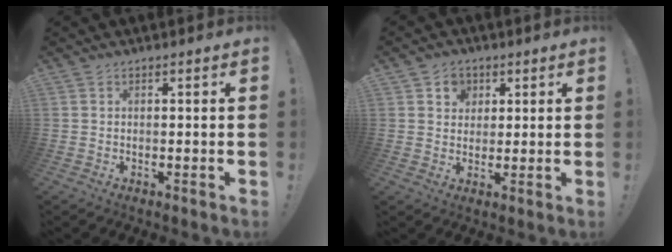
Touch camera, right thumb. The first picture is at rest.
{"total": 5.5, "force": [2.3, 4.8, 1.1], "torque": [-0.013, -0.010, 0.043]}